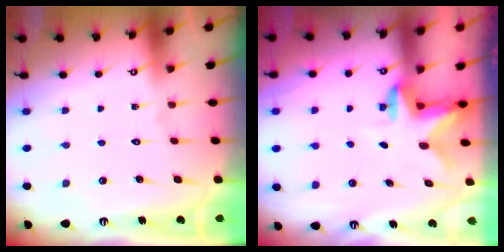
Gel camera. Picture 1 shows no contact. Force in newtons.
{"total": 2.7, "press": 2.6, "slide": 0.5}